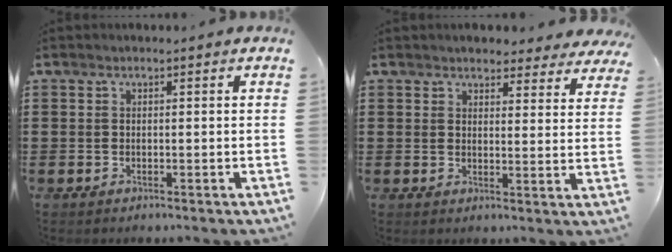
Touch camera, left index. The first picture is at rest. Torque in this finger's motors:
{"motor_torque": [0.08, -0.01, 0.06, 0.07]}